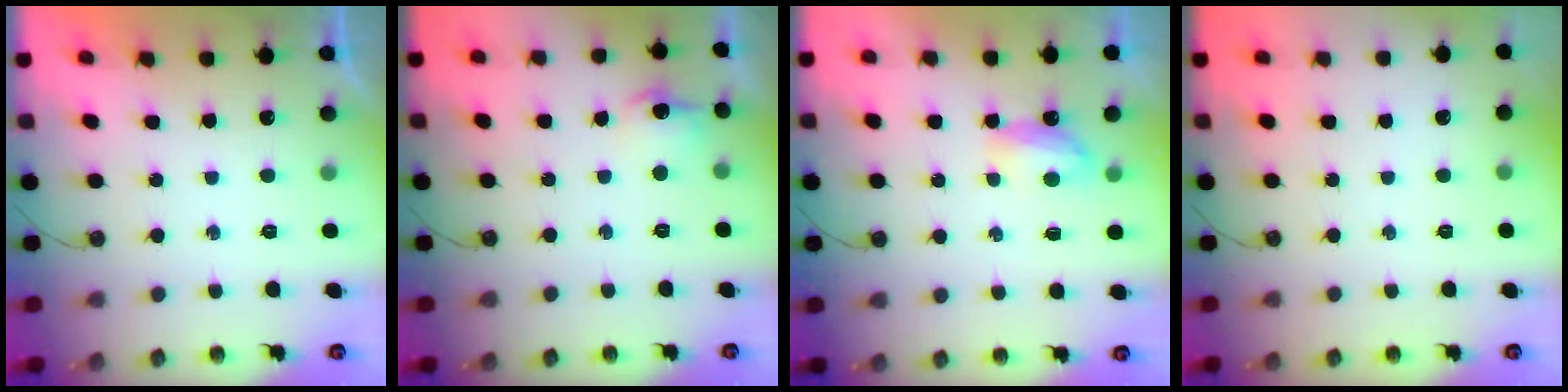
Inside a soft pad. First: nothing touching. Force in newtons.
{"total": 8.0, "press": 8.0, "slide": 0.8}
{"total": 5.6, "press": 5.5, "slide": 0.7}
{"total": 0.0}